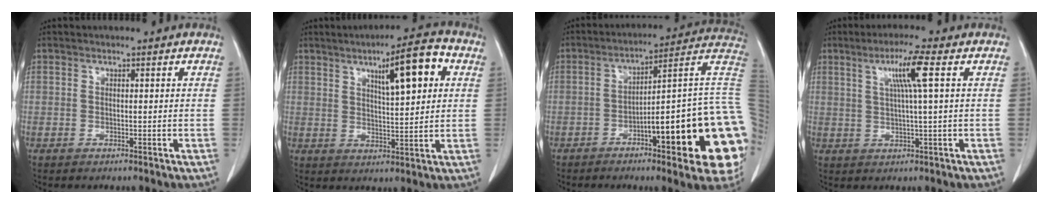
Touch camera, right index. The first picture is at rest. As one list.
[{"total": 9.8, "force": [3.8, 1.5, 8.9], "torque": [-0.134, 0.011, 0.058]}, {"total": 24.1, "force": [-5.9, 3.5, 23.1], "torque": [-0.205, 0.024, -0.073]}, {"total": 6.2, "force": [2.1, -0.9, 5.7], "torque": [-0.103, 0.005, 0.037]}]